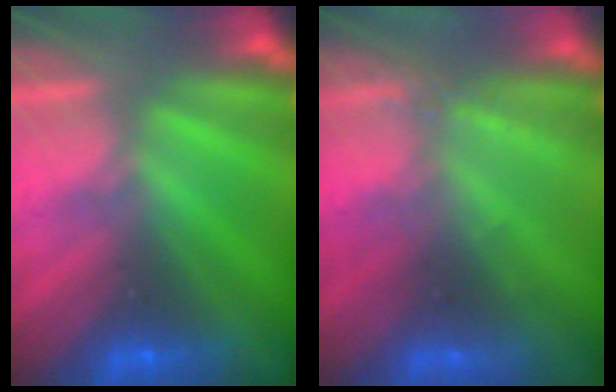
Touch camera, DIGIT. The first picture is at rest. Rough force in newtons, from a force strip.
{"total": 2.0}